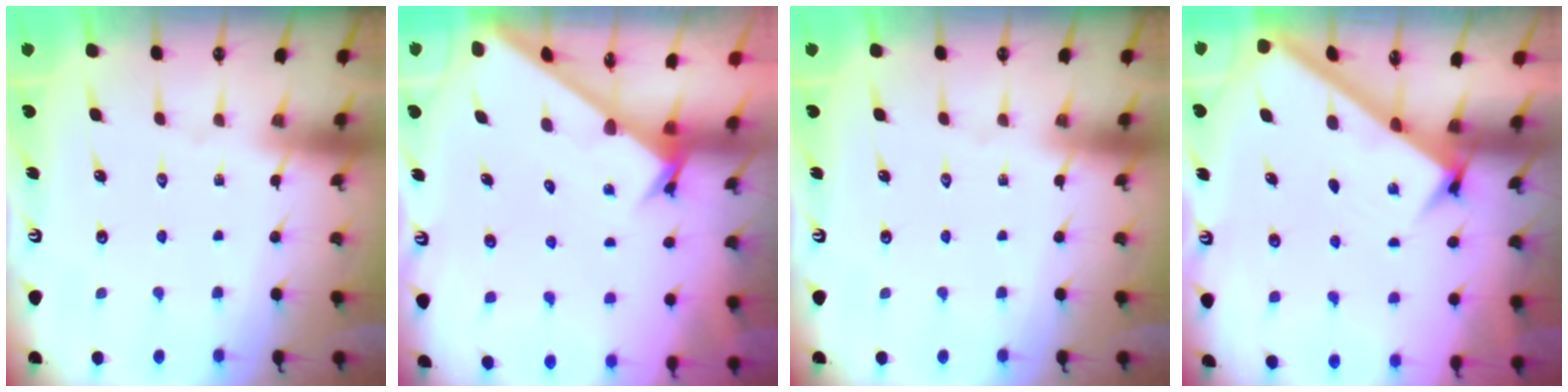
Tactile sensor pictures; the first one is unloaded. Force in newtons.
{"total": 2.4, "press": 2.4, "slide": 0.2}
{"total": 0.0}
{"total": 2.9, "press": 2.9, "slide": 0.4}